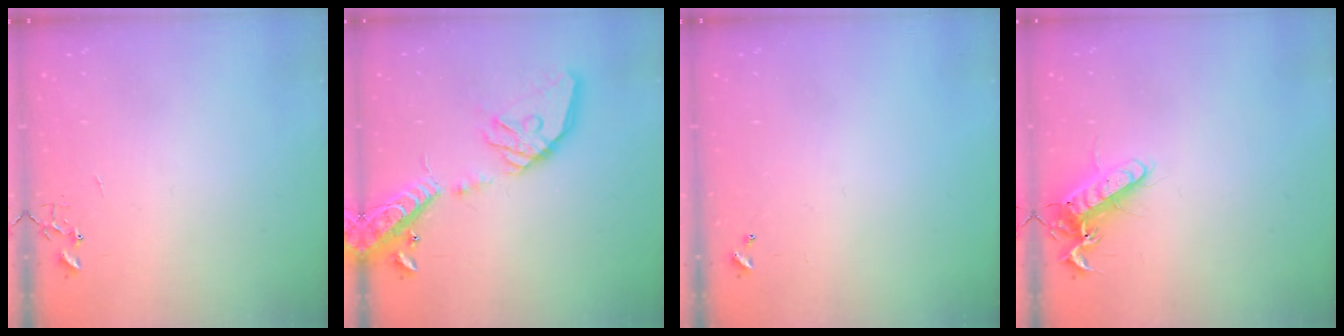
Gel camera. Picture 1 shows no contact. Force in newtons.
{"total": 21.3, "press": 20.9, "slide": 3.7}
{"total": 0.0}
{"total": 13.2, "press": 13.2, "slide": 1.3}